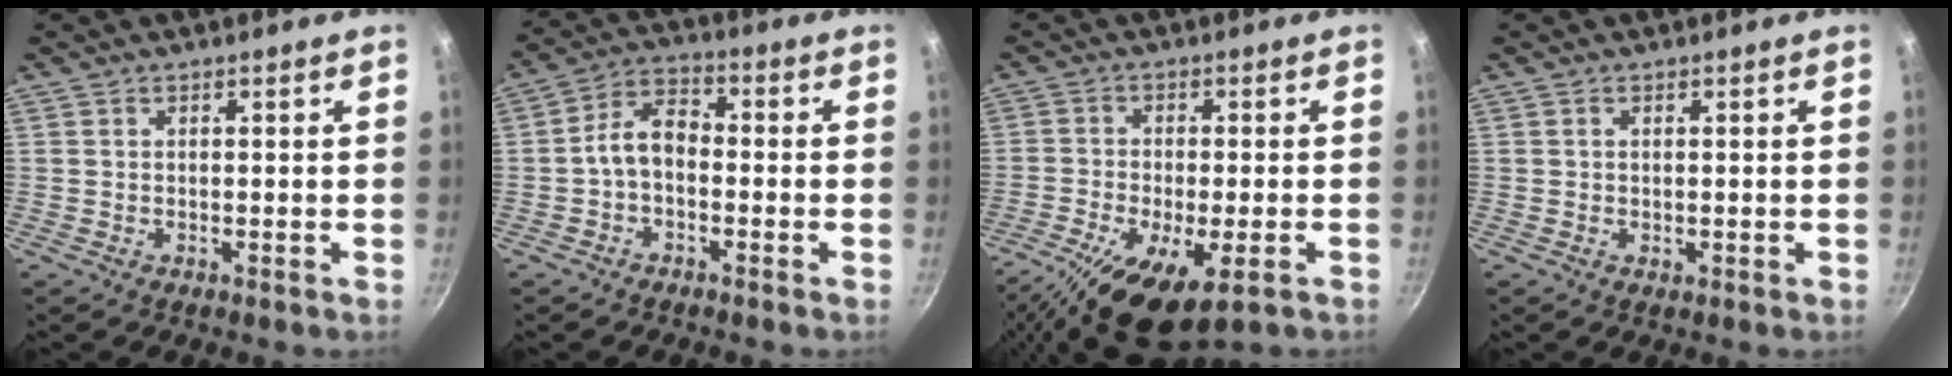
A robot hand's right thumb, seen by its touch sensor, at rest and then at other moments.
{"total": 6.4, "force": [-1.6, 4.0, 4.7], "torque": [-0.076, 0.037, -0.038]}
{"total": 14.3, "force": [-7.1, 5.2, 11.3], "torque": [-0.218, -0.009, -0.119]}
{"total": 0.6, "force": [0.1, 0.4, 0.4], "torque": [-0.005, -0.001, 0.001]}